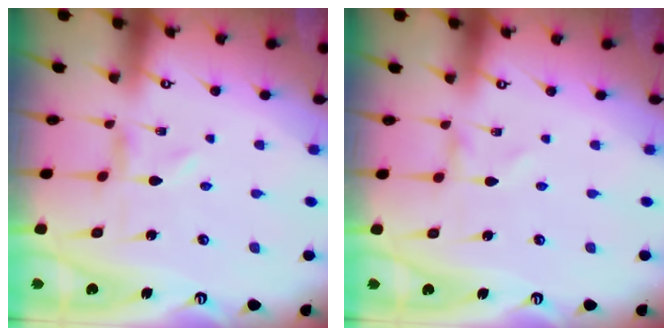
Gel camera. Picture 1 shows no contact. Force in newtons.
{"total": 0.0}